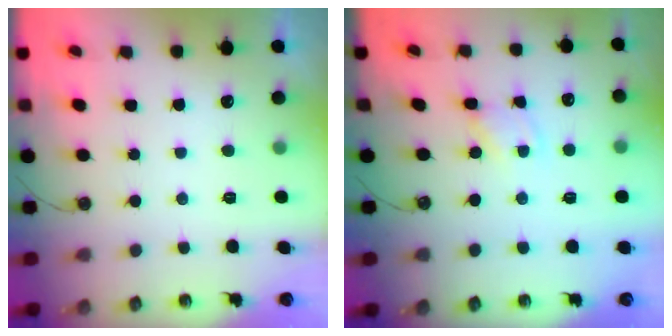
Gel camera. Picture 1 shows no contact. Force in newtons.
{"total": 1.6, "press": 1.6, "slide": 0.2}